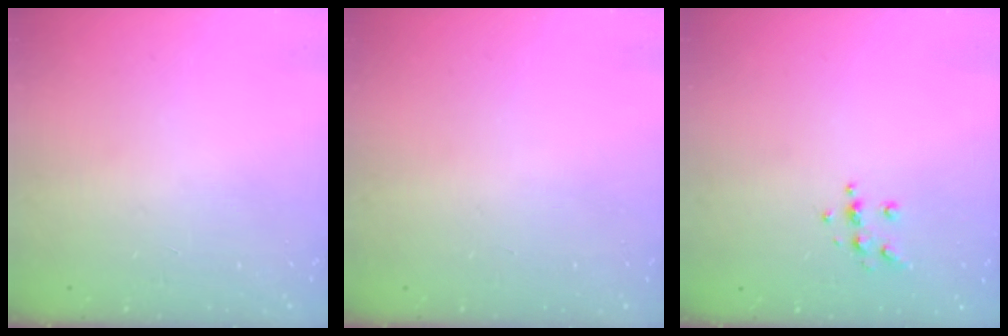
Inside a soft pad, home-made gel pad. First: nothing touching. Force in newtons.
{"total": 0.0}
{"total": 6.4, "press": 6.3, "slide": 1.2}